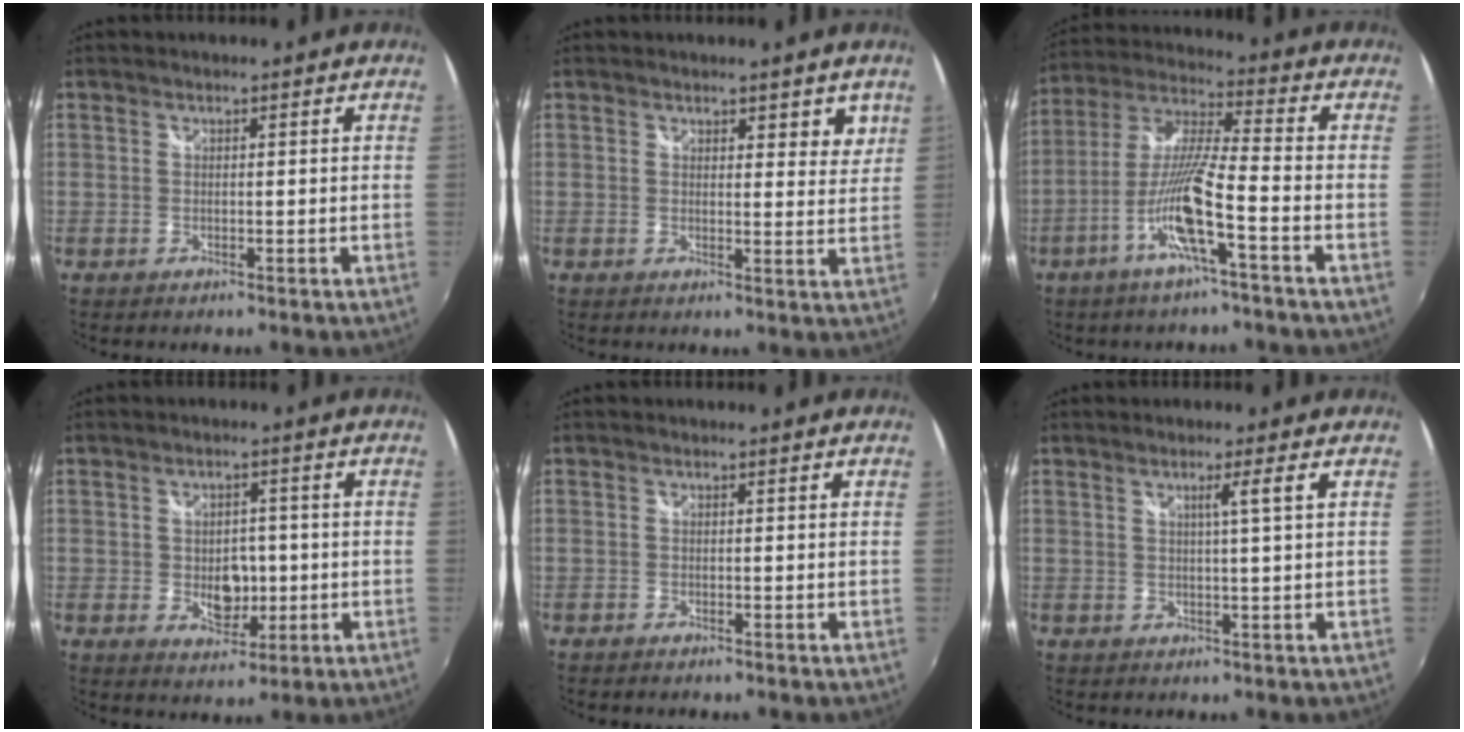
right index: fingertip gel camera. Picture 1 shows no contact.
{"total": 4.0, "force": [2.8, 1.6, 2.4], "torque": [-0.025, 0.002, 0.041]}
{"total": 12.0, "force": [-5.5, 0.1, 10.6], "torque": [-0.217, -0.005, -0.107]}
{"total": 5.9, "force": [-0.9, 4.2, 4.0], "torque": [-0.064, -0.005, -0.008]}
{"total": 0.8, "force": [-0.7, 0.2, 0.2], "torque": [-0.007, -0.004, -0.016]}
{"total": 2.7, "force": [0.8, -1.0, 2.3], "torque": [-0.039, -0.001, 0.015]}